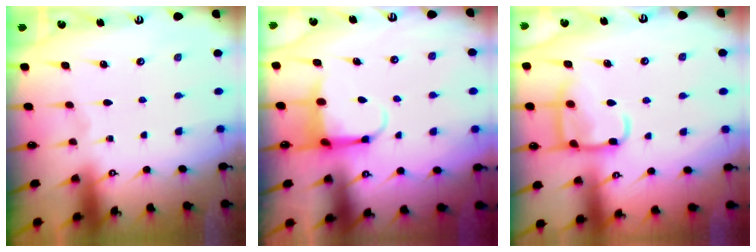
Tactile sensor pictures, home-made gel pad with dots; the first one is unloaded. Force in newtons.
{"total": 6.1, "press": 6.0, "slide": 1.3}
{"total": 12.6, "press": 12.5, "slide": 1.3}